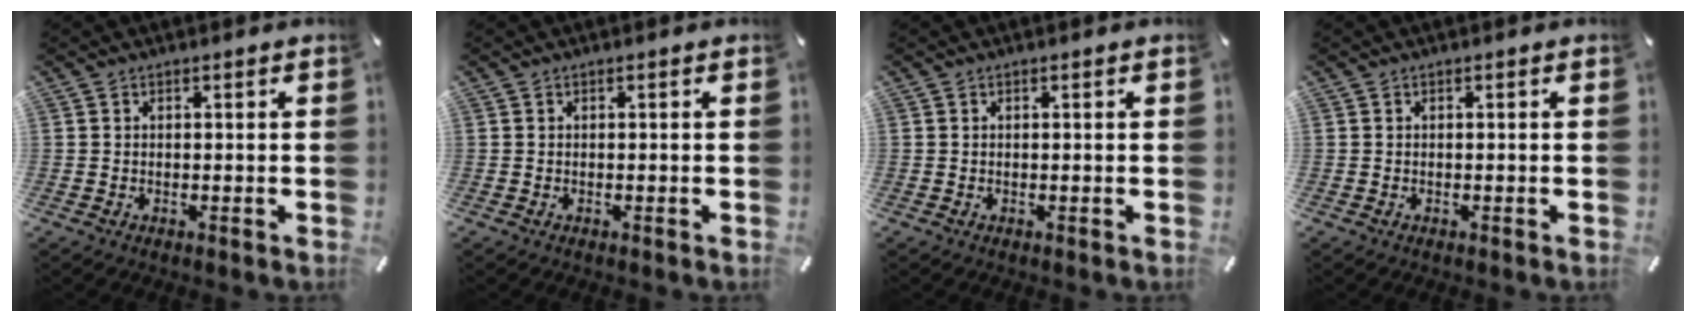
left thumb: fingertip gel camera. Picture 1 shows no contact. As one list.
[{"total": 0.0}, {"total": 0.0}, {"total": 0.0}]